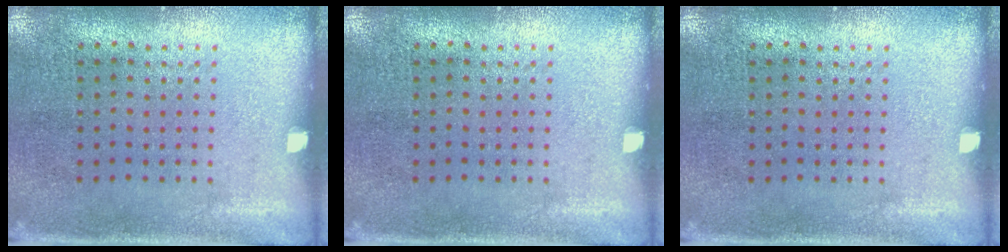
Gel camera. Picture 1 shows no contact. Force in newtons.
{"total": 0.0}
{"total": 0.0}